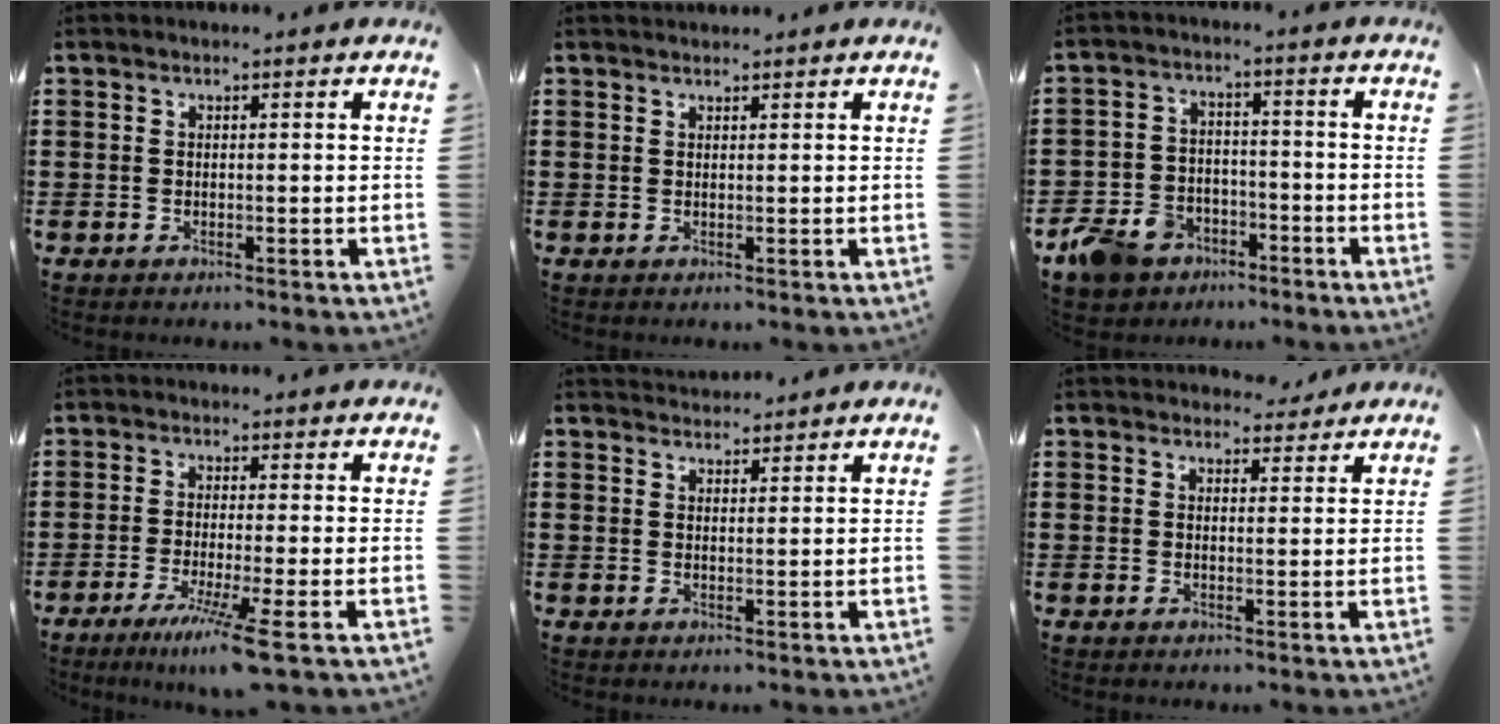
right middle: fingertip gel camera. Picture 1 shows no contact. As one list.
[{"total": 0.8, "force": [0.8, 0.1, -0.1], "torque": [-0.001, -0.003, 0.016]}, {"total": 7.2, "force": [-5.6, 4.1, 1.9], "torque": [-0.073, 0.015, -0.119]}, {"total": 6.4, "force": [-3.5, -0.9, 5.3], "torque": [-0.111, -0.030, -0.065]}, {"total": 2.1, "force": [2.0, 0.2, -0.3], "torque": [0.000, -0.002, 0.040]}, {"total": 2.7, "force": [2.5, 1.0, 0.0], "torque": [0.000, -0.005, 0.046]}]